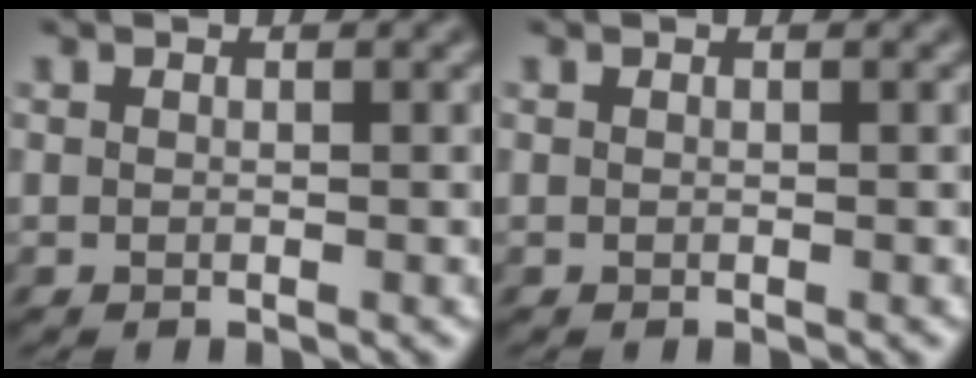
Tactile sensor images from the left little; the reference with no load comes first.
{"total": 0.0}